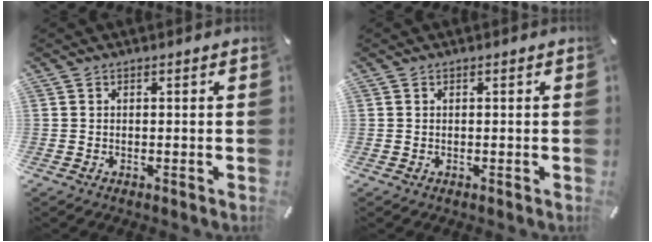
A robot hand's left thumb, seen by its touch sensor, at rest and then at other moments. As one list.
[{"total": 0.0}]